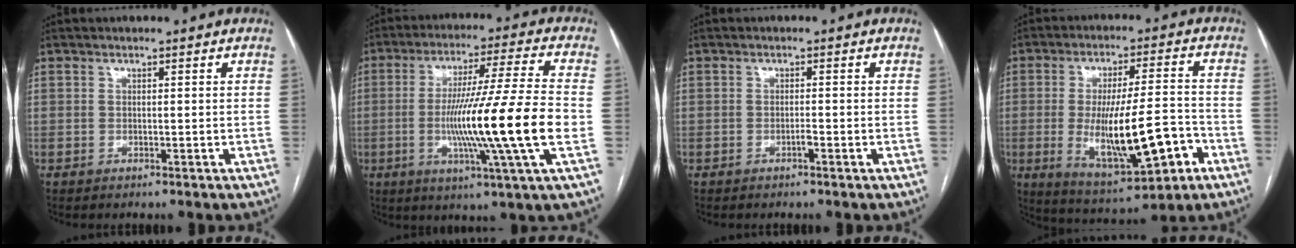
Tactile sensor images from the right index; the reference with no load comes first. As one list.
[{"total": 18.0, "force": [-3.2, -2.3, 17.6], "torque": [-0.311, -0.019, -0.064]}, {"total": 0.9, "force": [-0.6, 0.0, 0.7], "torque": [-0.016, 0.000, -0.010]}, {"total": 16.1, "force": [-4.4, 3.6, 15.1], "torque": [-0.261, -0.007, -0.056]}]